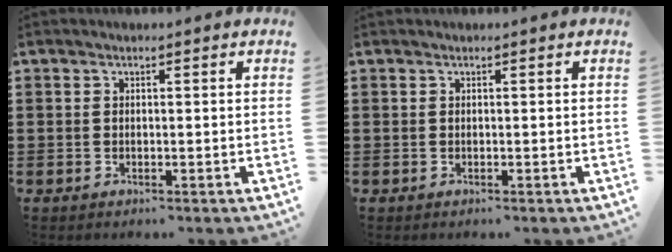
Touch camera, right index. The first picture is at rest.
{"total": 0.0}